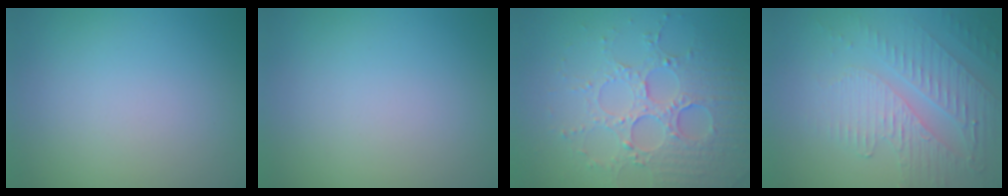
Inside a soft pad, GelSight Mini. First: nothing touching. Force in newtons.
{"total": 0.0}
{"total": 5.1, "press": 4.6, "slide": 2.2}
{"total": 5.0, "press": 3.4, "slide": 3.6}